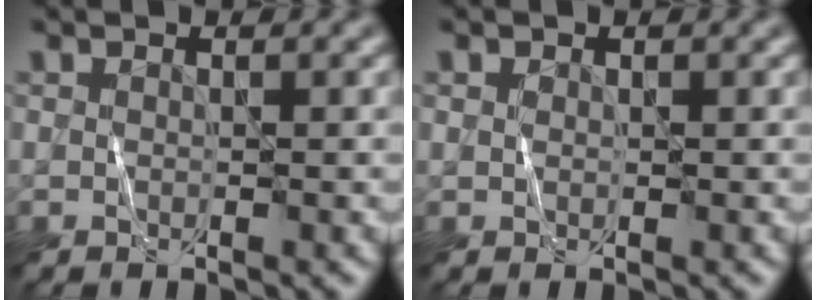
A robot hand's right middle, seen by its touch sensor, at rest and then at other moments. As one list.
[{"total": 0.6, "force": [0.2, 0.5, 0.1], "torque": [-0.002, 0.000, 0.004]}]